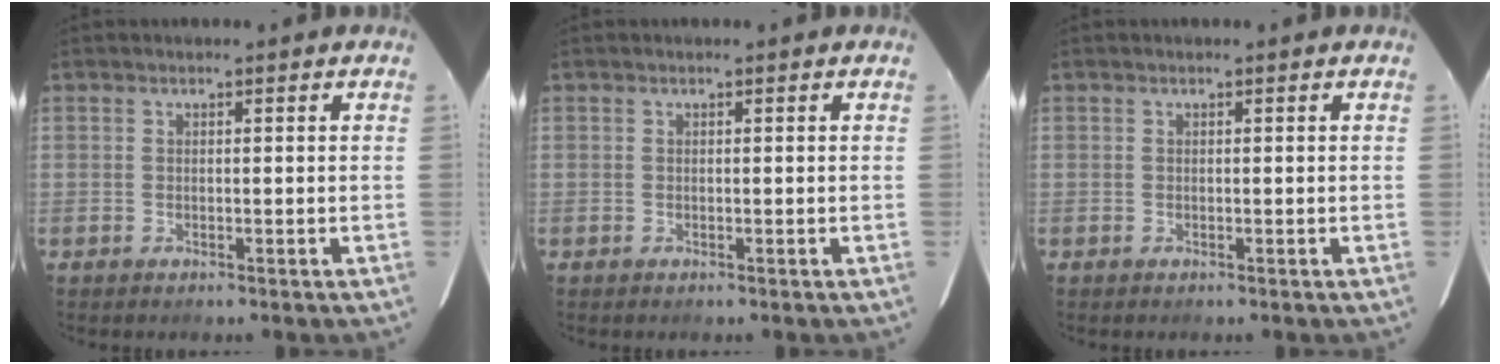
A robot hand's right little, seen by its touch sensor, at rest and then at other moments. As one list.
[{"total": 0.0}, {"total": 0.0}]